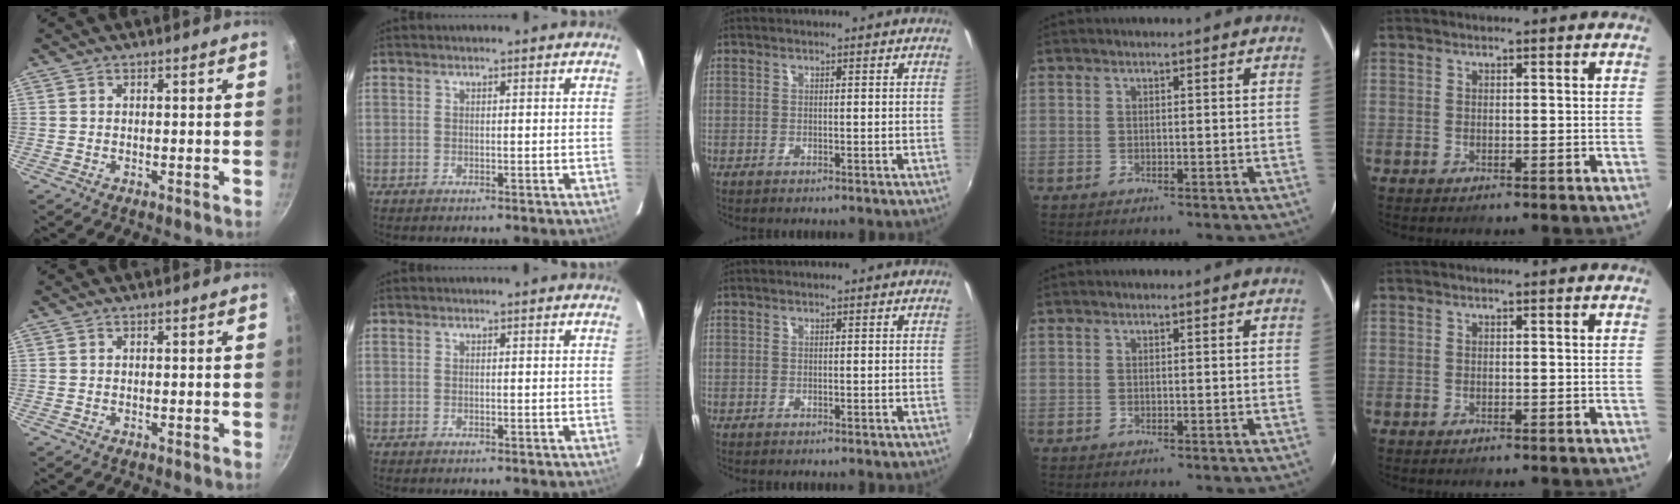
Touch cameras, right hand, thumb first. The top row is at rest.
{}